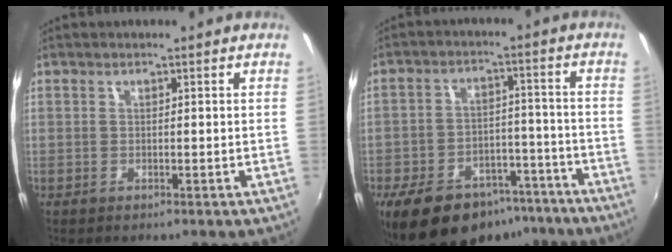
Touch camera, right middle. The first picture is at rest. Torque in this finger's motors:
{"motor_torque": [1.08, -1.06, 0.68, 0.19]}